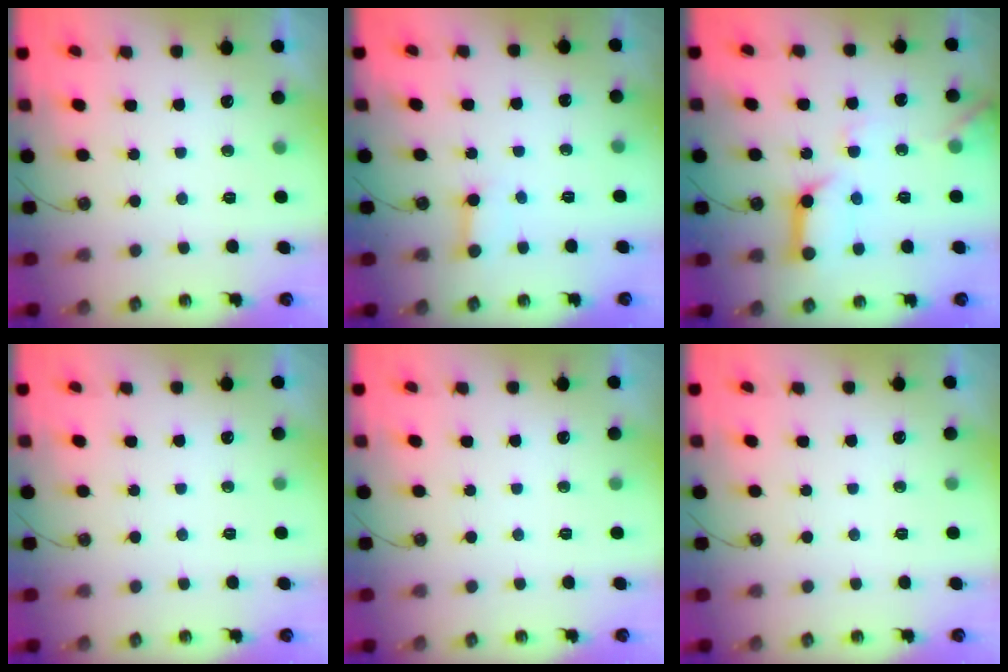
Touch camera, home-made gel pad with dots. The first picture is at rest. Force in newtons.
{"total": 3.6, "press": 3.6, "slide": 0.4}
{"total": 13.8, "press": 13.7, "slide": 1.5}
{"total": 0.0}
{"total": 0.0}
{"total": 0.0}